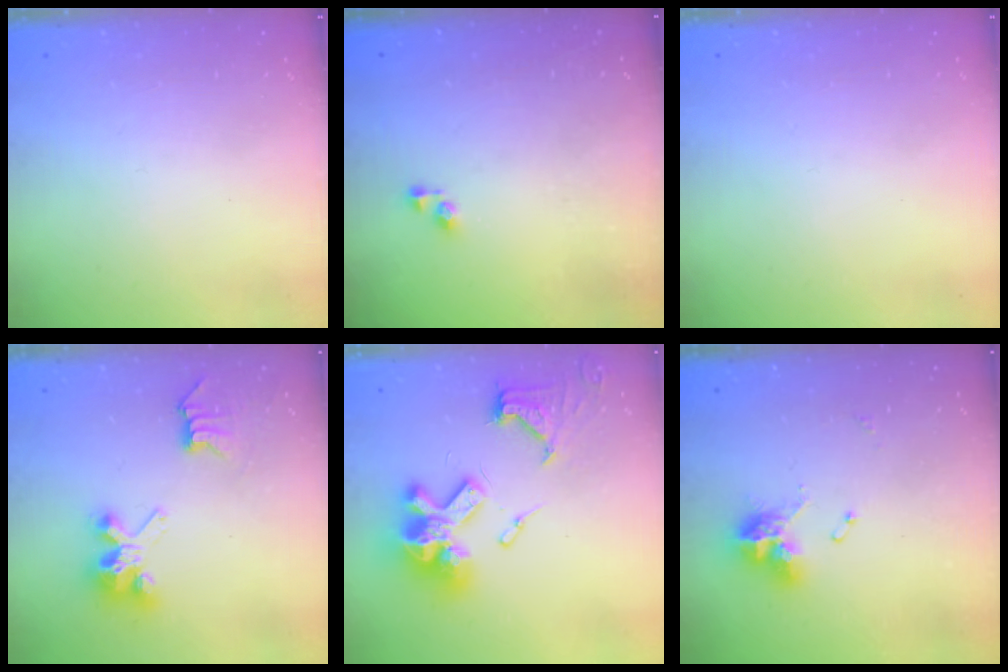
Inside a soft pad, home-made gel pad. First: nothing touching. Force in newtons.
{"total": 3.7, "press": 3.7, "slide": 0.2}
{"total": 0.0}
{"total": 7.3, "press": 7.3, "slide": 0.2}
{"total": 20.4, "press": 20.3, "slide": 2.1}
{"total": 11.3, "press": 11.2, "slide": 1.0}